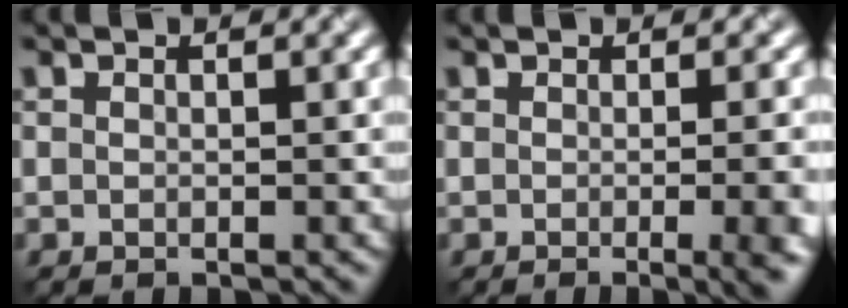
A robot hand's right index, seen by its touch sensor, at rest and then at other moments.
{"total": 9.7, "force": [-1.5, 4.5, 8.4], "torque": [-0.022, 0.010, -0.009]}